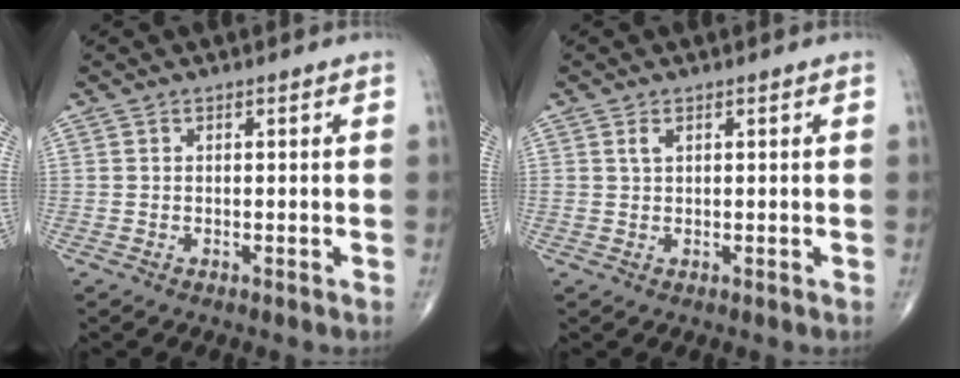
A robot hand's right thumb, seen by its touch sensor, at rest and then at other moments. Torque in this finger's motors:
{"motor_torque": [0.11, -0.17, 0.35, 0.40, 0.02]}